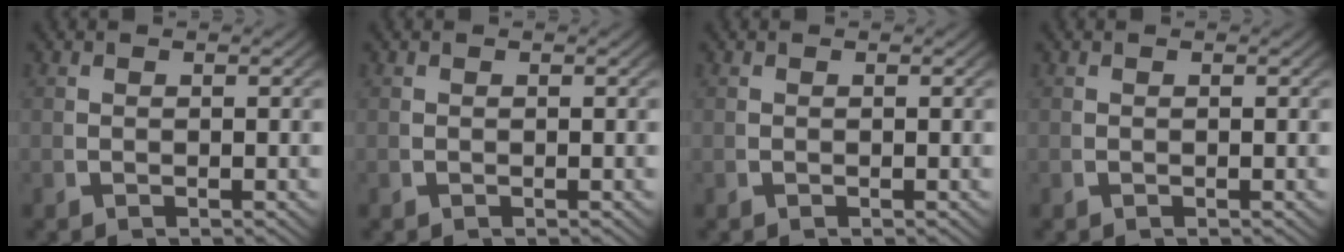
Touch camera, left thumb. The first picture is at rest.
{"total": 0.0}
{"total": 0.0}
{"total": 0.0}